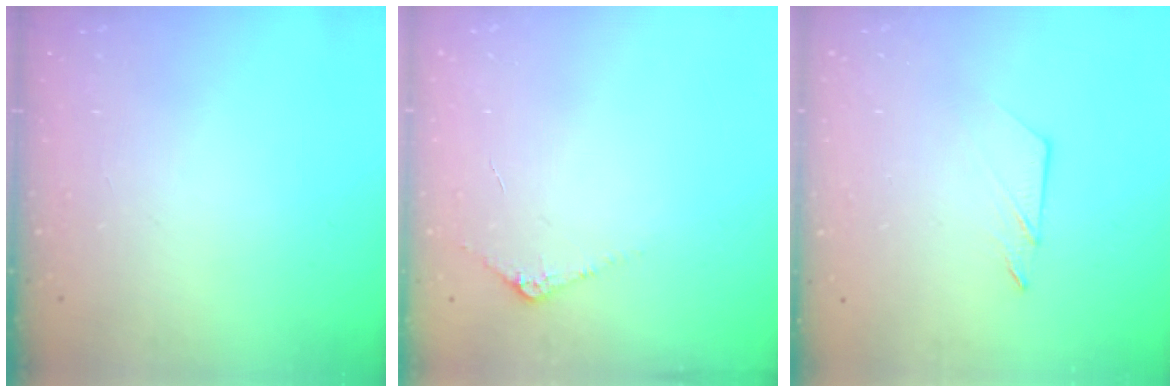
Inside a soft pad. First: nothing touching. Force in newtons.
{"total": 6.0, "press": 5.9, "slide": 0.7}
{"total": 4.5, "press": 4.5, "slide": 0.1}